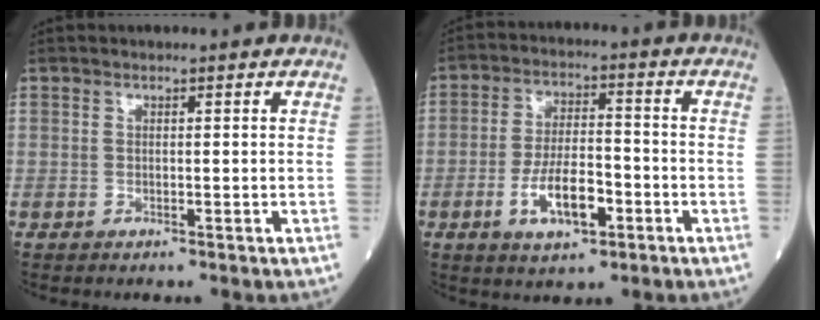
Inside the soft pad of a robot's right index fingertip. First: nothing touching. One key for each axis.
{"total": 8.8, "fx": -3.3, "fy": 3.2, "fz": 7.4, "tx": -0.144, "ty": 0.003, "tz": -0.057}